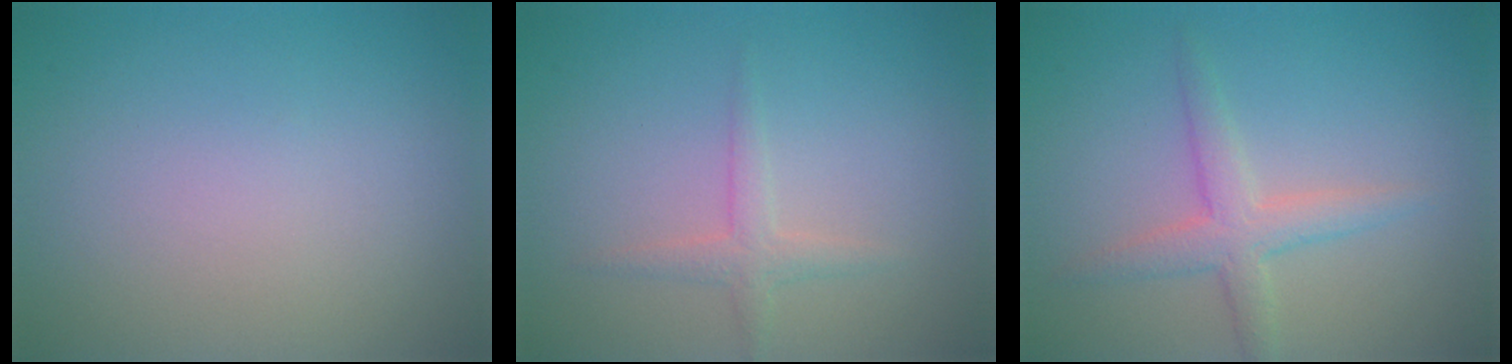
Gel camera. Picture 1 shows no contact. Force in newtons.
{"total": 1.7, "press": 1.7, "slide": 0.0}
{"total": 2.9, "press": 2.9, "slide": 0.1}